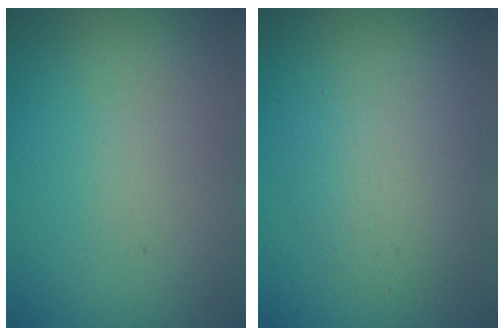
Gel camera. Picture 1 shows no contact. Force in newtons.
{"total": 3.0, "press": 3.0, "slide": 0.1}